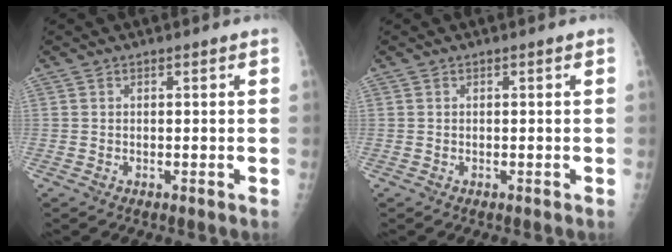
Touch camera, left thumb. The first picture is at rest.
{"total": 0.0}